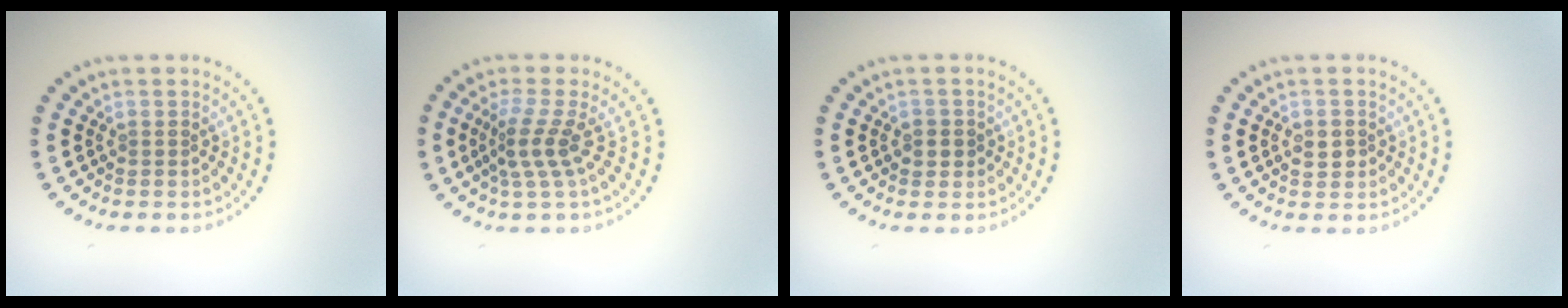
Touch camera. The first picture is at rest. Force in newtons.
{"total": 2.8, "press": 1.9, "slide": 2.1}
{"total": 1.5, "press": 1.4, "slide": 0.5}
{"total": 1.7, "press": 1.7, "slide": 0.1}